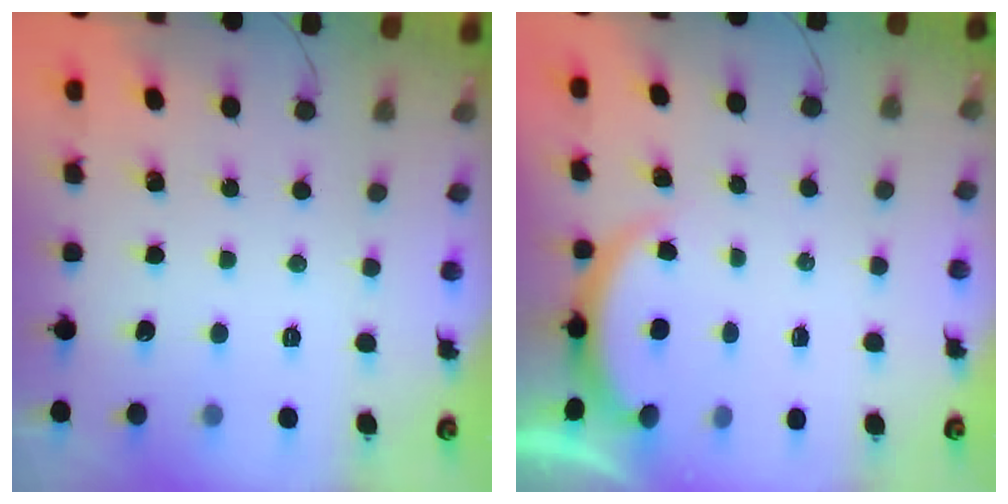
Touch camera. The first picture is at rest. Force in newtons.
{"total": 1.7, "press": 1.6, "slide": 0.5}